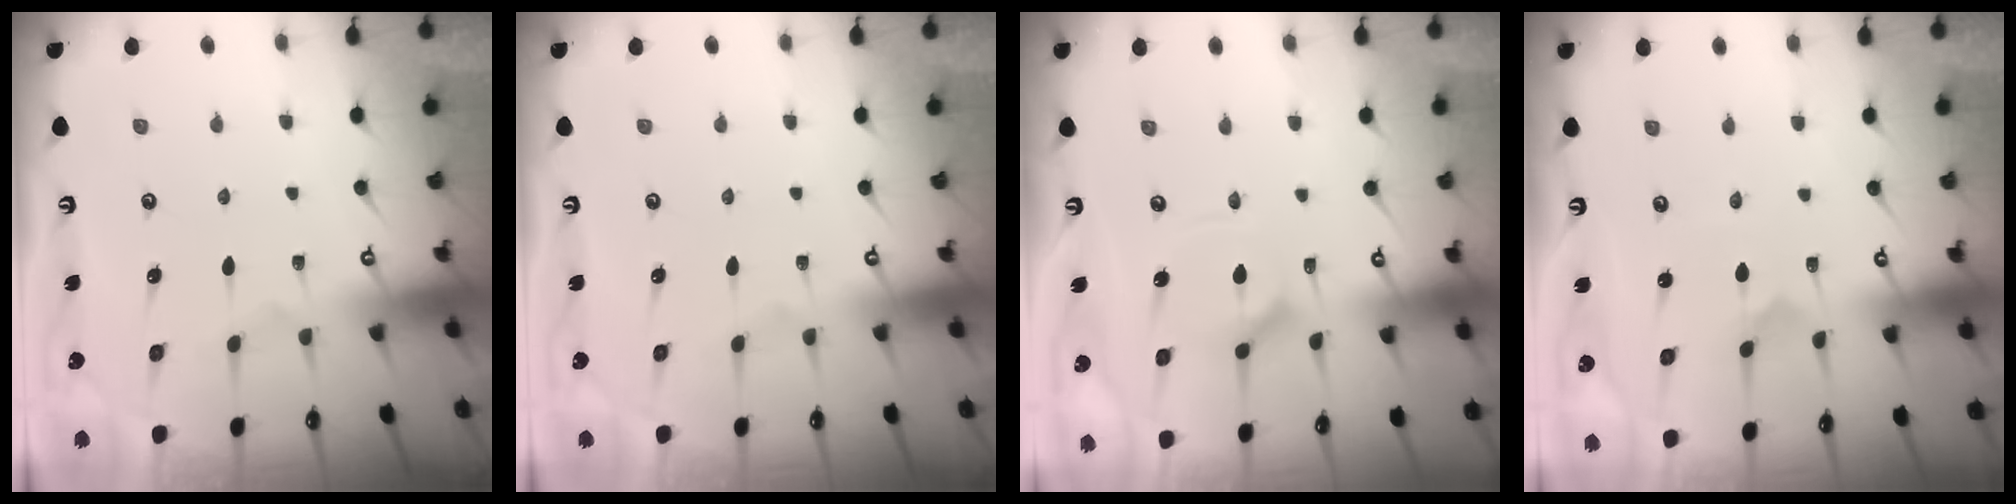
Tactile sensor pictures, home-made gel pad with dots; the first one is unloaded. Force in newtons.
{"total": 0.0}
{"total": 7.9, "press": 7.8, "slide": 0.8}
{"total": 0.6, "press": 0.6, "slide": 0.0}